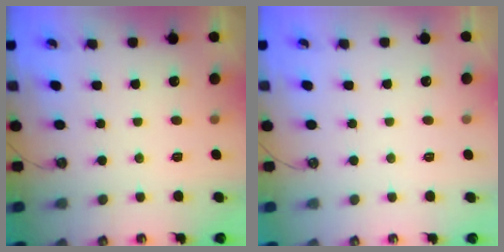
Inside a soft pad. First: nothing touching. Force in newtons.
{"total": 0.0}